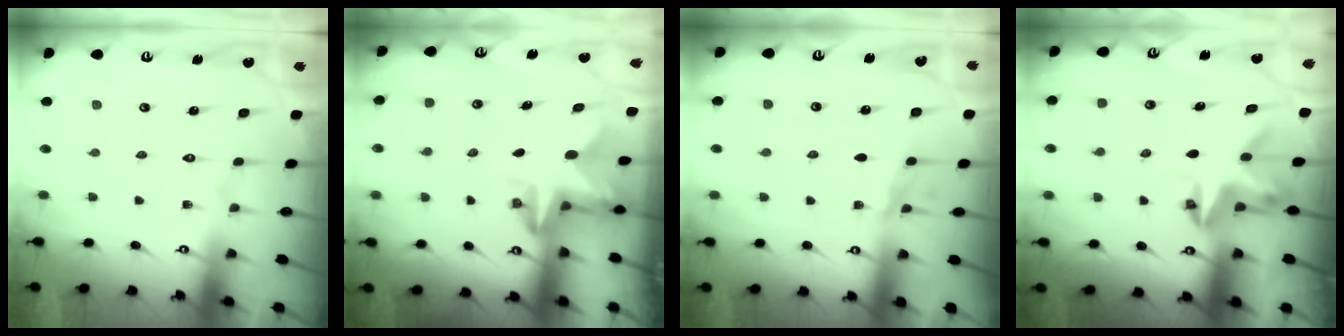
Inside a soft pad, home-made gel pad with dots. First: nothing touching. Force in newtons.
{"total": 2.4, "press": 2.4, "slide": 0.4}
{"total": 2.1, "press": 2.1, "slide": 0.2}
{"total": 3.8, "press": 3.8, "slide": 0.3}